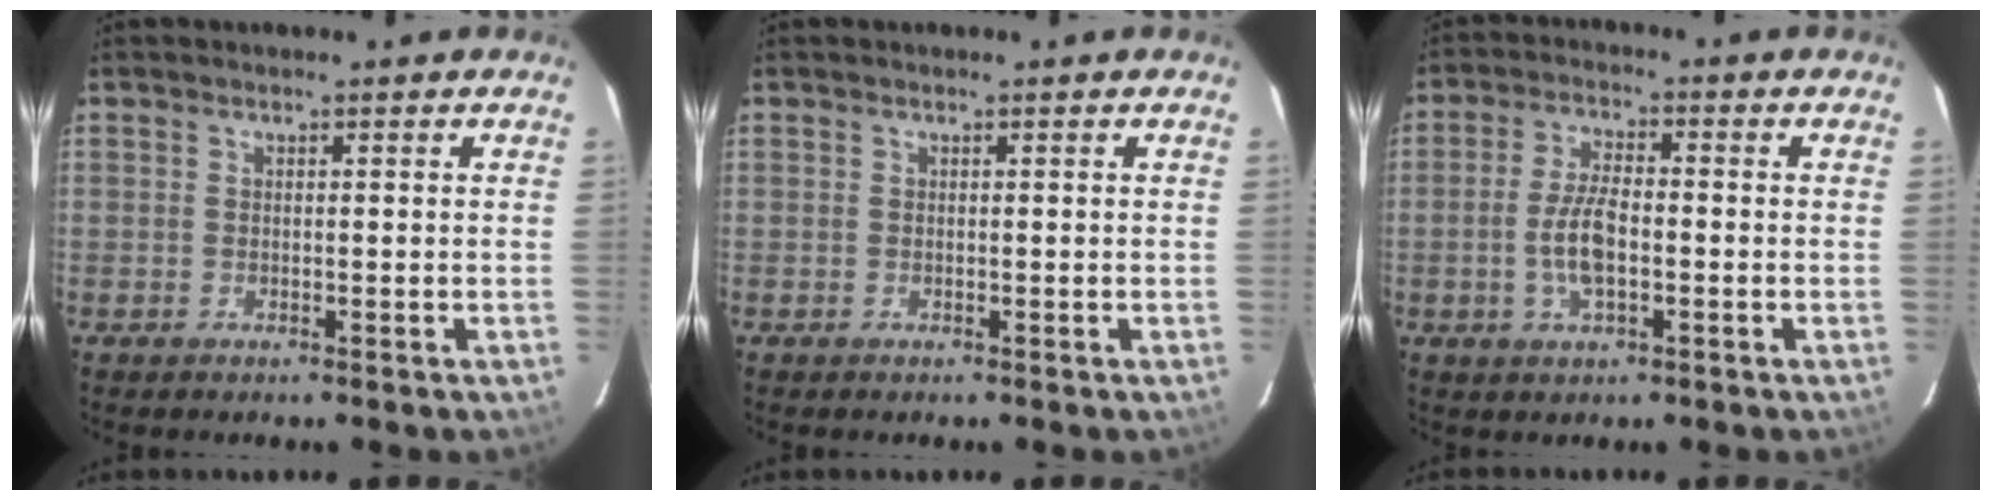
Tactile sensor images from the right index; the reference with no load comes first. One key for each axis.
{"total": 0.0}
{"total": 7.0, "fx": -1.6, "fy": 2.6, "fz": 6.3, "tx": -0.129, "ty": 0.002, "tz": -0.030}